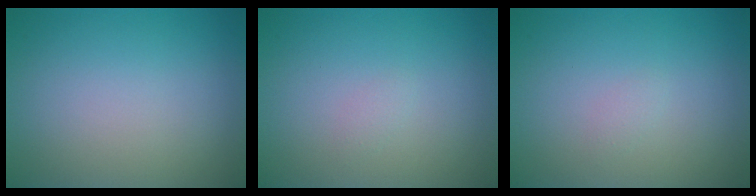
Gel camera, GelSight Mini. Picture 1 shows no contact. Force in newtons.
{"total": 0.6, "press": 0.6, "slide": 0.1}
{"total": 0.6, "press": 0.6, "slide": 0.1}